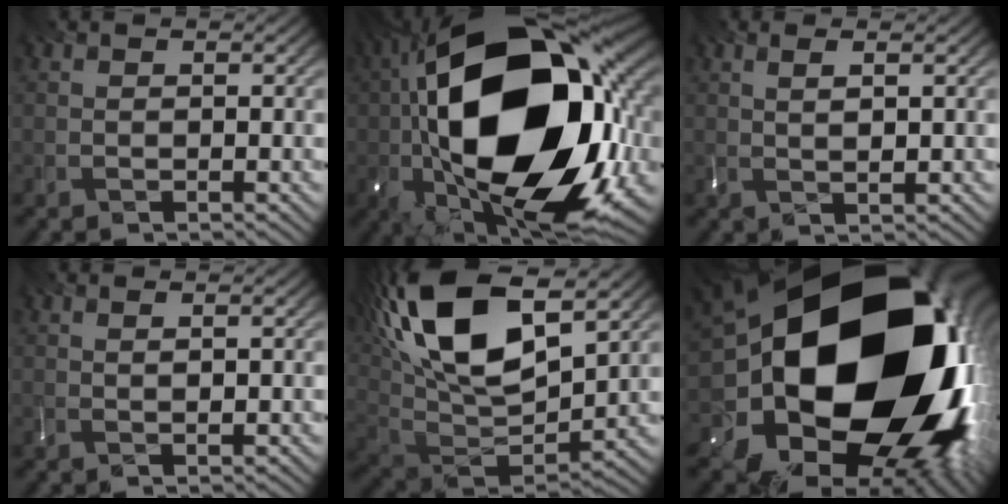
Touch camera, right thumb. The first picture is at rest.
{"total": 23.8, "force": [-0.7, 13.0, 19.9], "torque": [-0.430, -0.046, 0.000]}
{"total": 2.2, "force": [0.9, 0.2, 2.0], "torque": [-0.046, 0.004, 0.015]}
{"total": 1.2, "force": [0.6, 0.1, 1.1], "torque": [-0.025, 0.004, 0.009]}
{"total": 19.2, "force": [8.7, 9.0, 14.5], "torque": [-0.315, 0.041, 0.140]}
{"total": 23.9, "force": [0.1, 16.7, 17.1], "torque": [-0.320, -0.077, -0.007]}